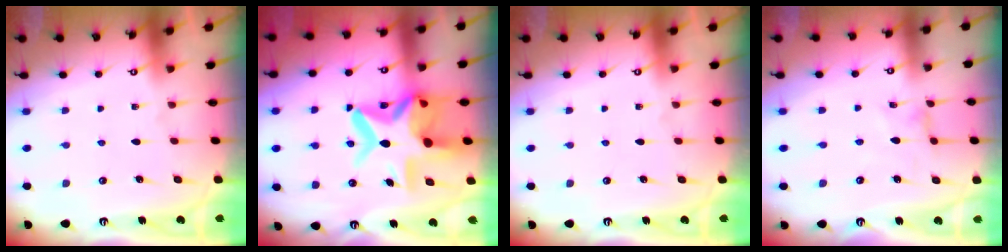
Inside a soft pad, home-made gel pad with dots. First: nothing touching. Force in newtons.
{"total": 16.3, "press": 16.1, "slide": 2.4}
{"total": 0.0}
{"total": 0.0}